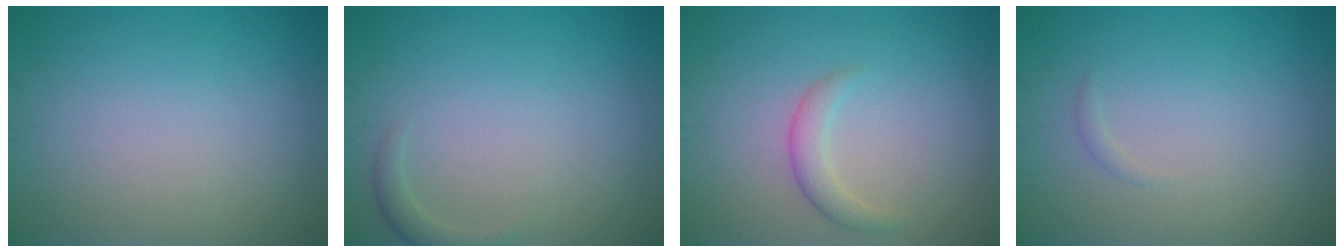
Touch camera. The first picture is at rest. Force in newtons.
{"total": 1.2, "press": 1.2, "slide": 0.1}
{"total": 2.5, "press": 2.5, "slide": 0.1}
{"total": 0.5, "press": 0.5, "slide": 0.0}